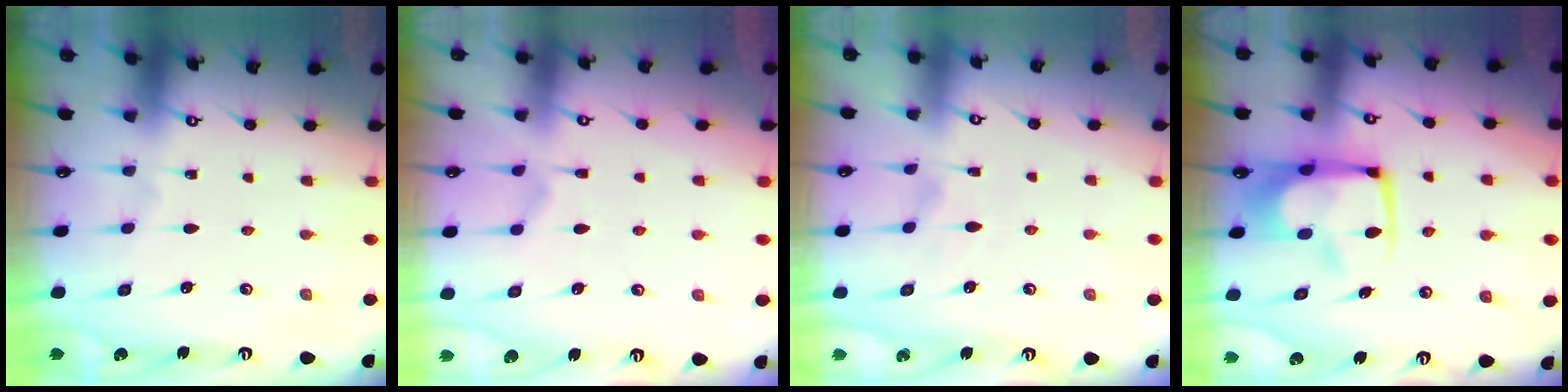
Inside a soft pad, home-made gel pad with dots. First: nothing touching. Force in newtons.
{"total": 1.6, "press": 0.9, "slide": 1.4}
{"total": 2.4, "press": 2.1, "slide": 1.3}
{"total": 11.3, "press": 11.2, "slide": 1.4}